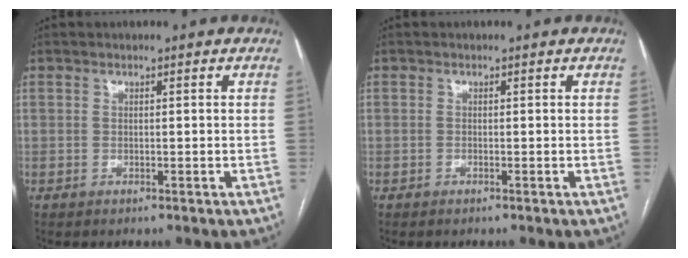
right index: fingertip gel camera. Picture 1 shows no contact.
{"total": 0.0}